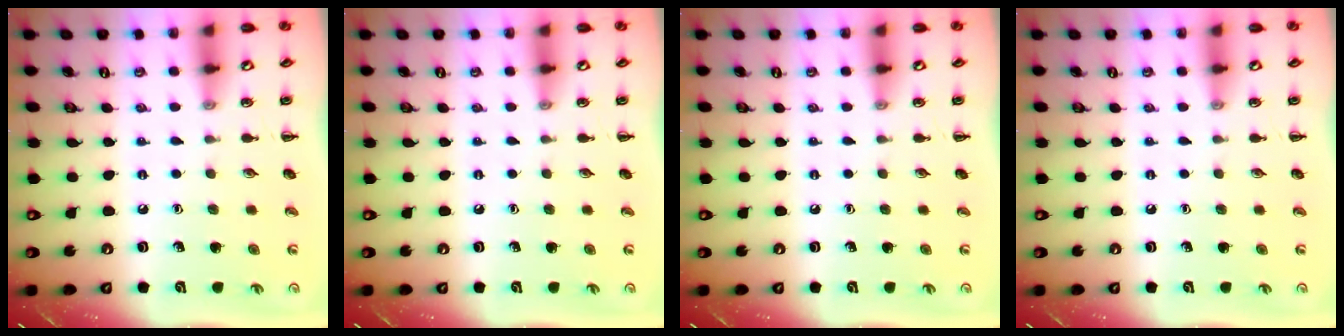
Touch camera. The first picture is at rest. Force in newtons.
{"total": 0.0}
{"total": 0.0}
{"total": 0.0}